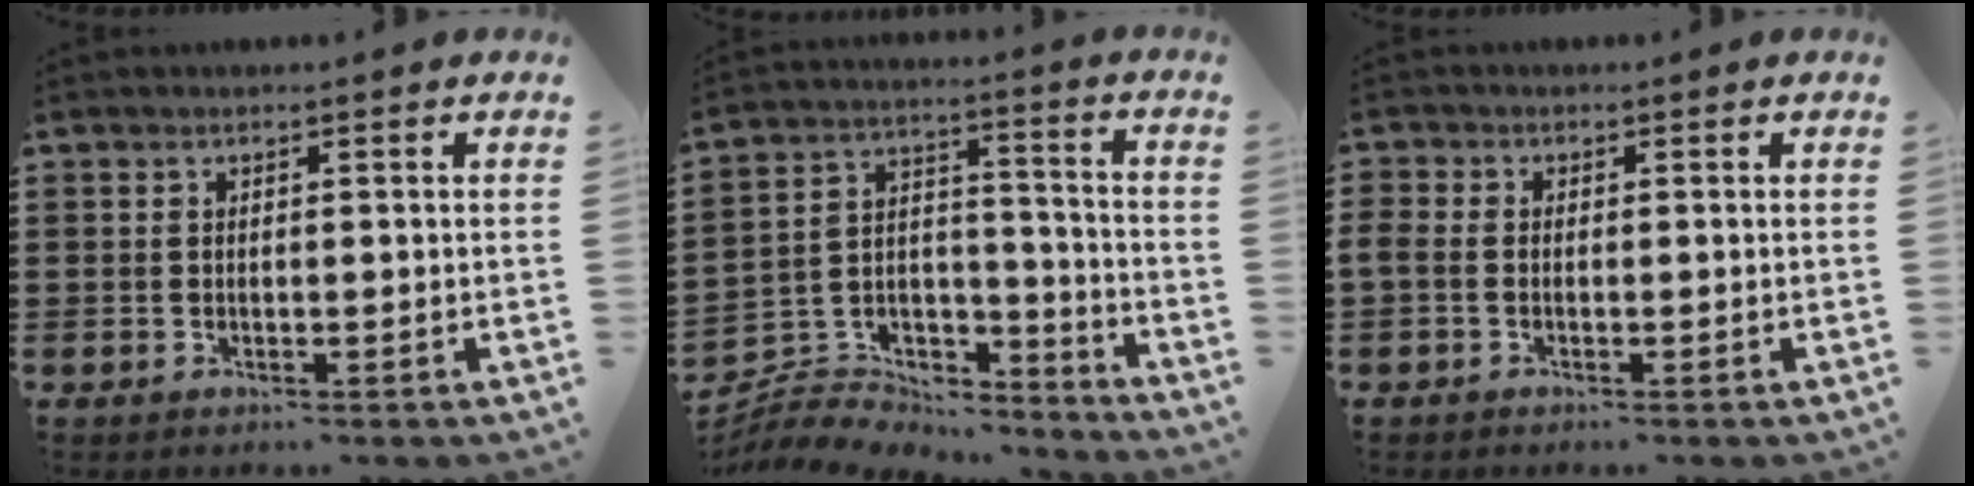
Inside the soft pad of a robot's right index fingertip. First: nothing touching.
{"total": 6.8, "force": [-6.3, 2.4, 1.1], "torque": [-0.034, 0.006, -0.129]}
{"total": 1.1, "force": [-0.6, 0.5, 0.7], "torque": [-0.022, -0.004, -0.013]}